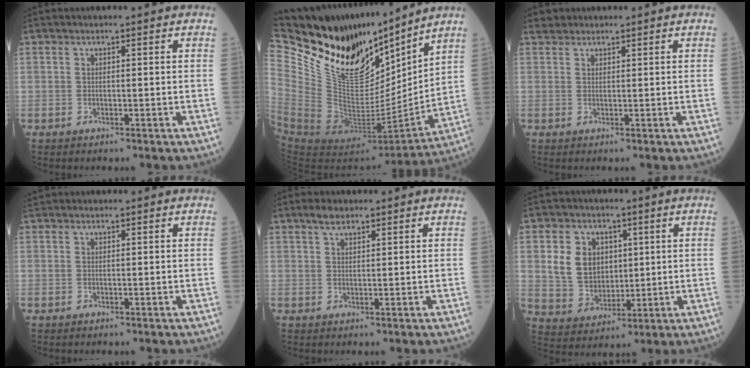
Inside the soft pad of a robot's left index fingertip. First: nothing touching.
{"total": 23.9, "force": [20.0, 7.9, 10.5], "torque": [-0.229, -0.025, 0.359]}
{"total": 1.3, "force": [1.2, 0.5, -0.2], "torque": [-0.001, 0.009, 0.023]}
{"total": 0.6, "force": [0.5, 0.3, 0.0], "torque": [-0.011, 0.013, 0.013]}
{"total": 2.3, "force": [1.8, 0.8, 1.3], "torque": [-0.029, 0.007, 0.034]}
{"total": 8.6, "force": [2.2, 7.0, 4.5], "torque": [-0.105, 0.014, 0.052]}